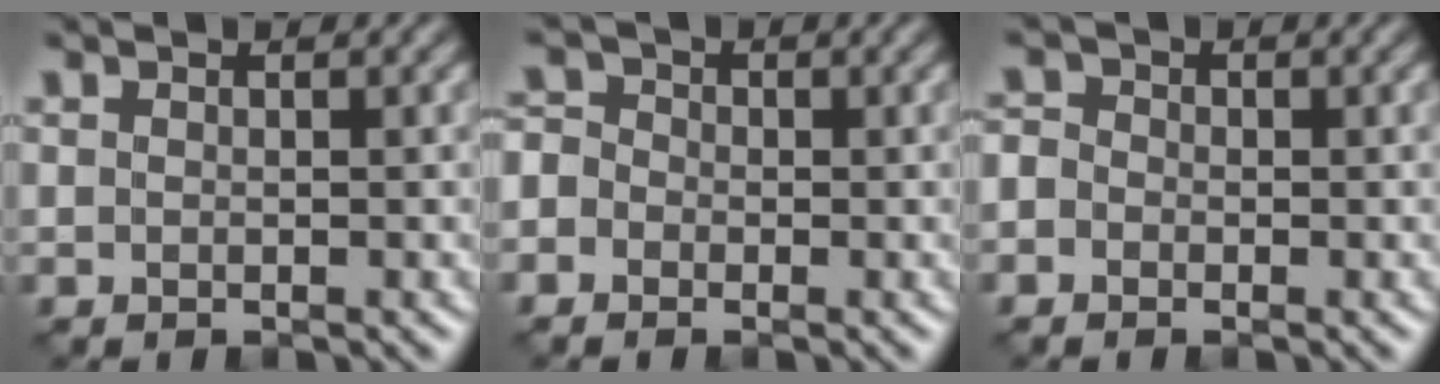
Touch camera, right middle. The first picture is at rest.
{"total": 2.8, "force": [-0.9, 2.5, 0.8], "torque": [-0.005, 0.017, -0.040]}
{"total": 1.9, "force": [-0.7, 1.7, 0.7], "torque": [0.002, 0.010, -0.026]}